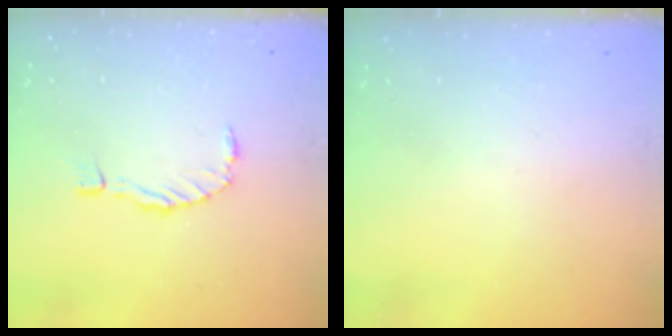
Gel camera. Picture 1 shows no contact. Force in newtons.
{"total": 0.0}